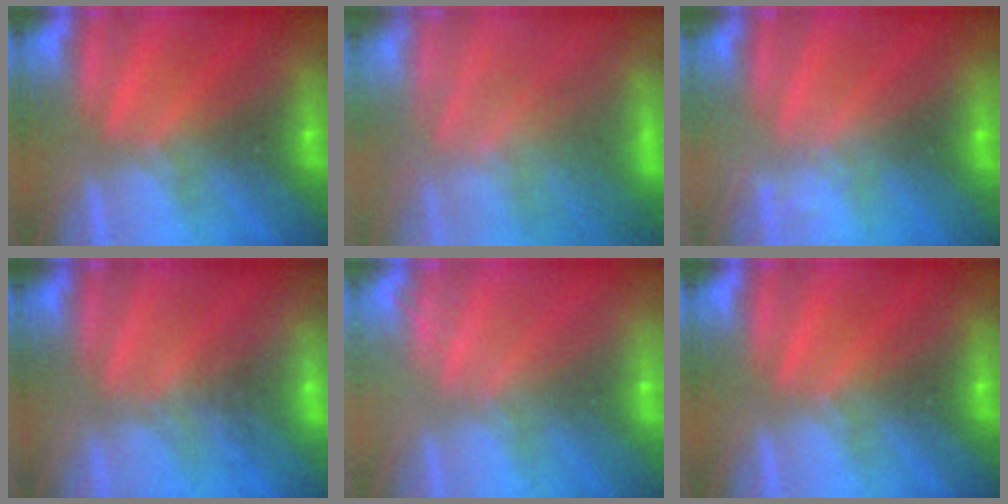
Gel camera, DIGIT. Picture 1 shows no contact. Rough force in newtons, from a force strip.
{"total": 2.9}
{"total": 1.6}
{"total": 1.6}
{"total": 2.1}
{"total": 0.0}